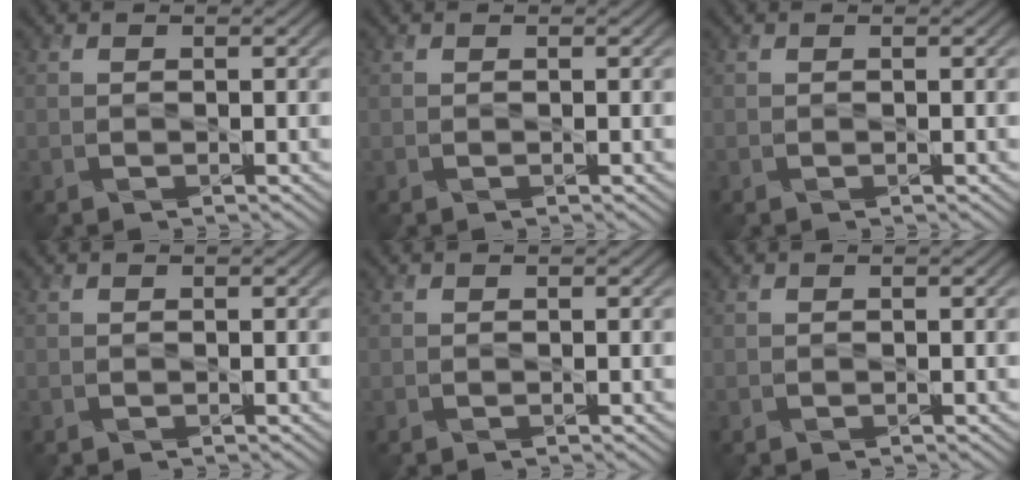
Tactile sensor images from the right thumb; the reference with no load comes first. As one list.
[{"total": 0.0}, {"total": 0.0}, {"total": 0.0}, {"total": 0.0}, {"total": 0.0}]